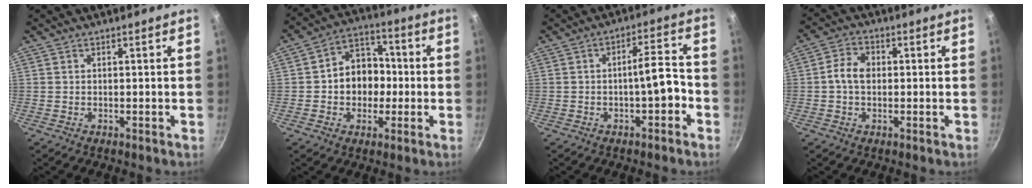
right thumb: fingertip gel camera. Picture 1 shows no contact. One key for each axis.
{"total": 11.8, "fx": -0.4, "fy": 9.5, "fz": 7.1, "tx": -0.064, "ty": 0.027, "tz": -0.019}
{"total": 6.3, "fx": -2.3, "fy": 1.9, "fz": 5.6, "tx": -0.068, "ty": 0.039, "tz": -0.030}
{"total": 5.2, "fx": 0.0, "fy": 3.7, "fz": 3.6, "tx": -0.062, "ty": 0.014, "tz": -0.012}